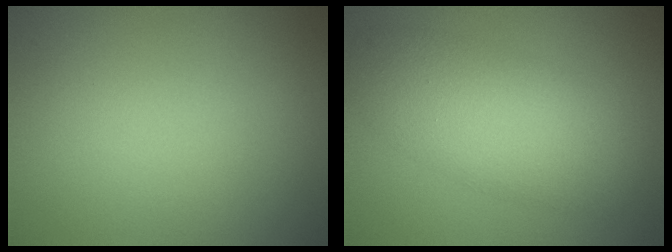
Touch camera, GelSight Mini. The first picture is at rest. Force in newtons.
{"total": 6.1, "press": 6.1, "slide": 0.2}